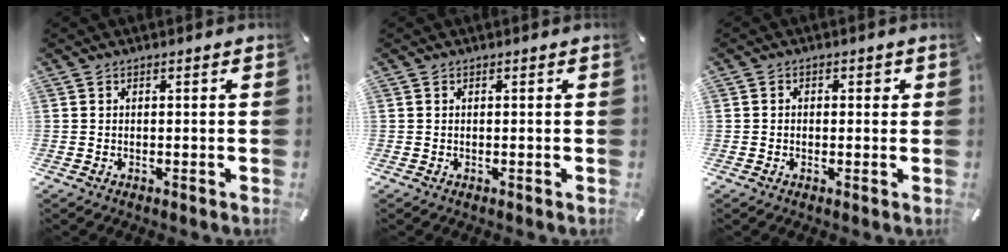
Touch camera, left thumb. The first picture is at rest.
{"total": 0.0}
{"total": 1.7, "force": [-0.4, 1.4, 0.8], "torque": [-0.008, 0.005, -0.012]}